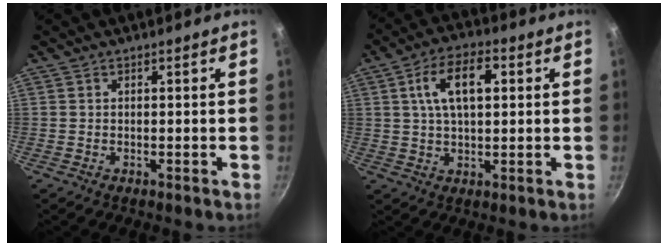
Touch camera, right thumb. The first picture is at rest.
{"total": 10.4, "force": [2.6, 5.2, 8.6], "torque": [-0.137, 0.012, 0.041]}